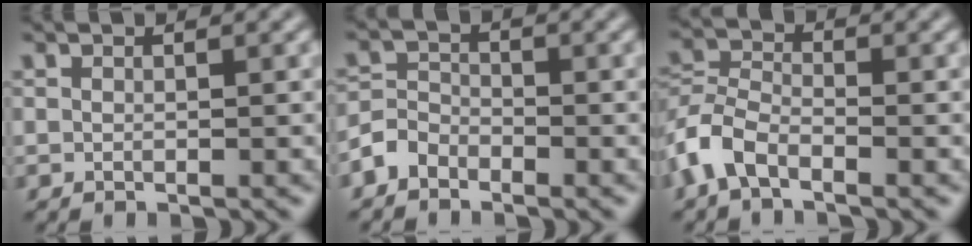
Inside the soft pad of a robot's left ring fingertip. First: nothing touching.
{"total": 2.3, "force": [-1.7, 1.5, 0.6], "torque": [-0.010, 0.009, -0.042]}
{"total": 4.4, "force": [-2.7, 2.3, 2.7], "torque": [-0.062, 0.002, -0.068]}